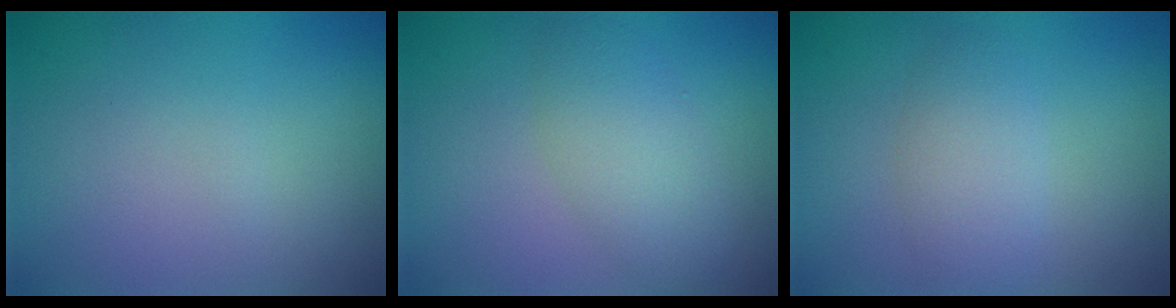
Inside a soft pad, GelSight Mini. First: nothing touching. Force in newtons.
{"total": 3.5, "press": 3.5, "slide": 0.1}
{"total": 2.8, "press": 2.8, "slide": 0.2}